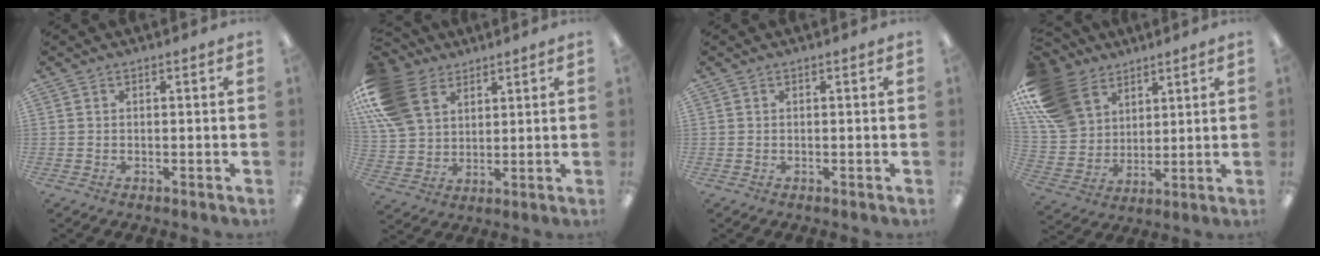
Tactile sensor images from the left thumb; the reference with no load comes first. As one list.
[{"total": 16.0, "force": [8.1, 11.1, 8.2], "torque": [-0.199, -0.019, 0.157]}, {"total": 0.0}, {"total": 17.6, "force": [9.7, 12.7, 7.4], "torque": [-0.181, -0.039, 0.190]}]